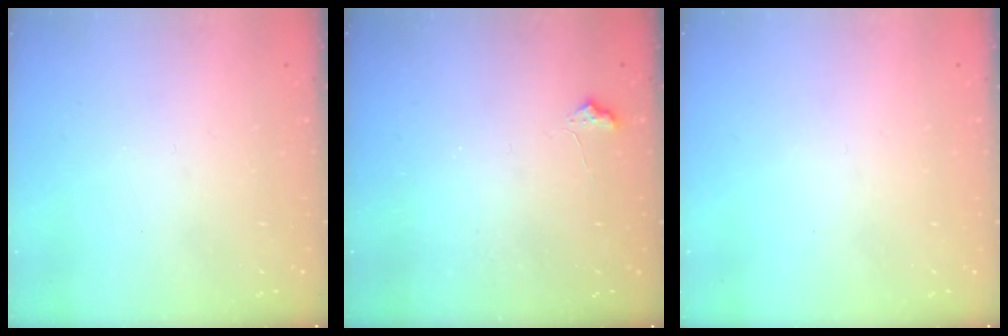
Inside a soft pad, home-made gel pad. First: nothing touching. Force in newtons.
{"total": 6.0, "press": 5.9, "slide": 0.9}
{"total": 0.0}